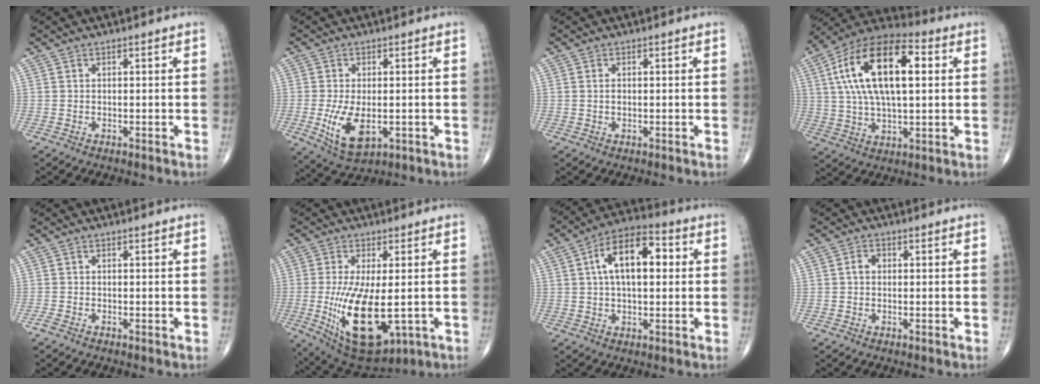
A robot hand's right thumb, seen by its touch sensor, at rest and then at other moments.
{"total": 8.9, "force": [-1.7, 4.6, 7.4], "torque": [-0.140, -0.016, -0.019]}
{"total": 0.9, "force": [0.1, 0.5, 0.7], "torque": [-0.011, 0.000, 0.001]}
{"total": 20.8, "force": [4.7, 9.6, 17.8], "torque": [-0.315, 0.020, 0.070]}
{"total": 1.2, "force": [-0.7, 0.4, 0.9], "torque": [-0.022, -0.004, -0.018]}
{"total": 16.4, "force": [-2.7, 6.8, 14.7], "torque": [-0.270, -0.026, -0.020]}
{"total": 14.1, "force": [2.8, 7.2, 11.8], "torque": [-0.185, 0.026, 0.038]}
{"total": 1.9, "force": [0.1, 1.4, 1.2], "torque": [-0.016, 0.008, -0.002]}